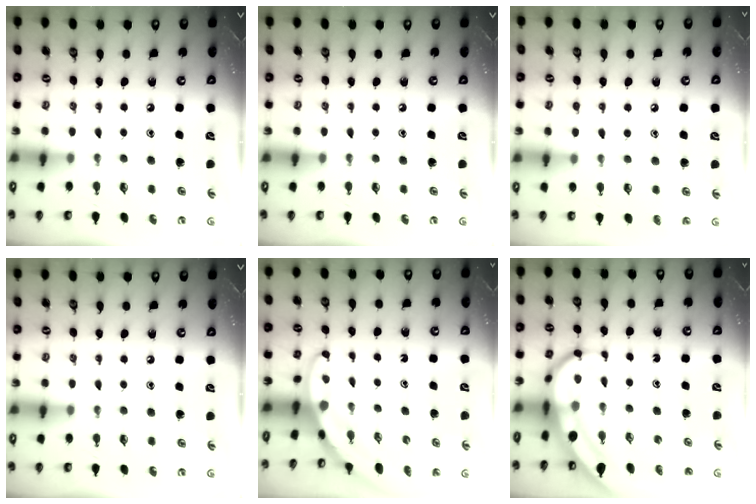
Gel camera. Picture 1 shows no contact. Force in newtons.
{"total": 0.0}
{"total": 5.5, "press": 5.4, "slide": 0.7}
{"total": 0.0}
{"total": 2.9, "press": 2.9, "slide": 0.1}
{"total": 6.5, "press": 6.5, "slide": 0.7}